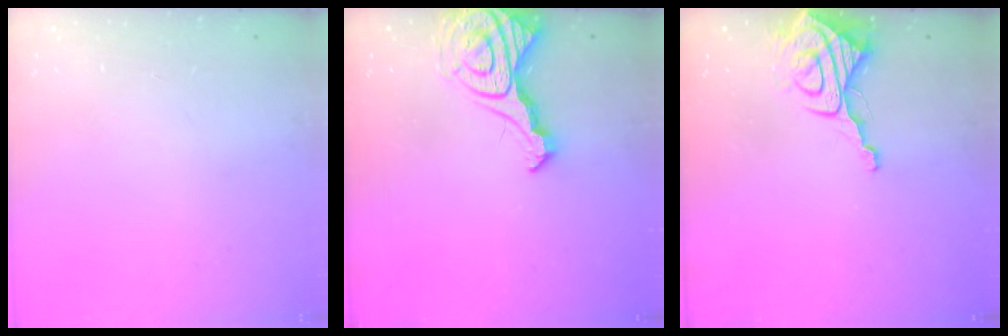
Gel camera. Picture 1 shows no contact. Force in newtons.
{"total": 13.7, "press": 13.7, "slide": 1.3}
{"total": 8.9, "press": 8.9, "slide": 0.8}